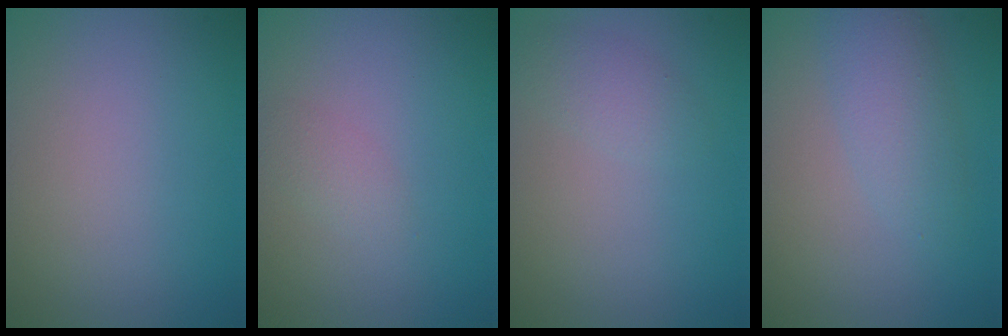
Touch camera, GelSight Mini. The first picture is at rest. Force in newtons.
{"total": 1.1, "press": 1.1, "slide": 0.1}
{"total": 1.6, "press": 1.6, "slide": 0.1}
{"total": 2.9, "press": 2.8, "slide": 0.2}